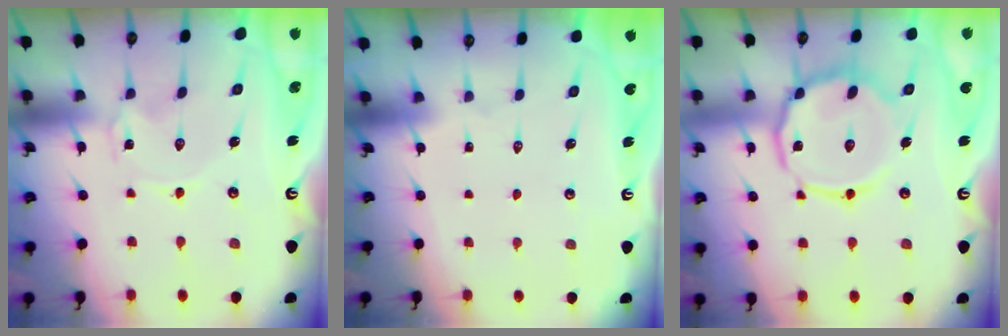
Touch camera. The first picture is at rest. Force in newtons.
{"total": 1.6, "press": 1.6, "slide": 0.1}
{"total": 15.0, "press": 14.9, "slide": 1.0}